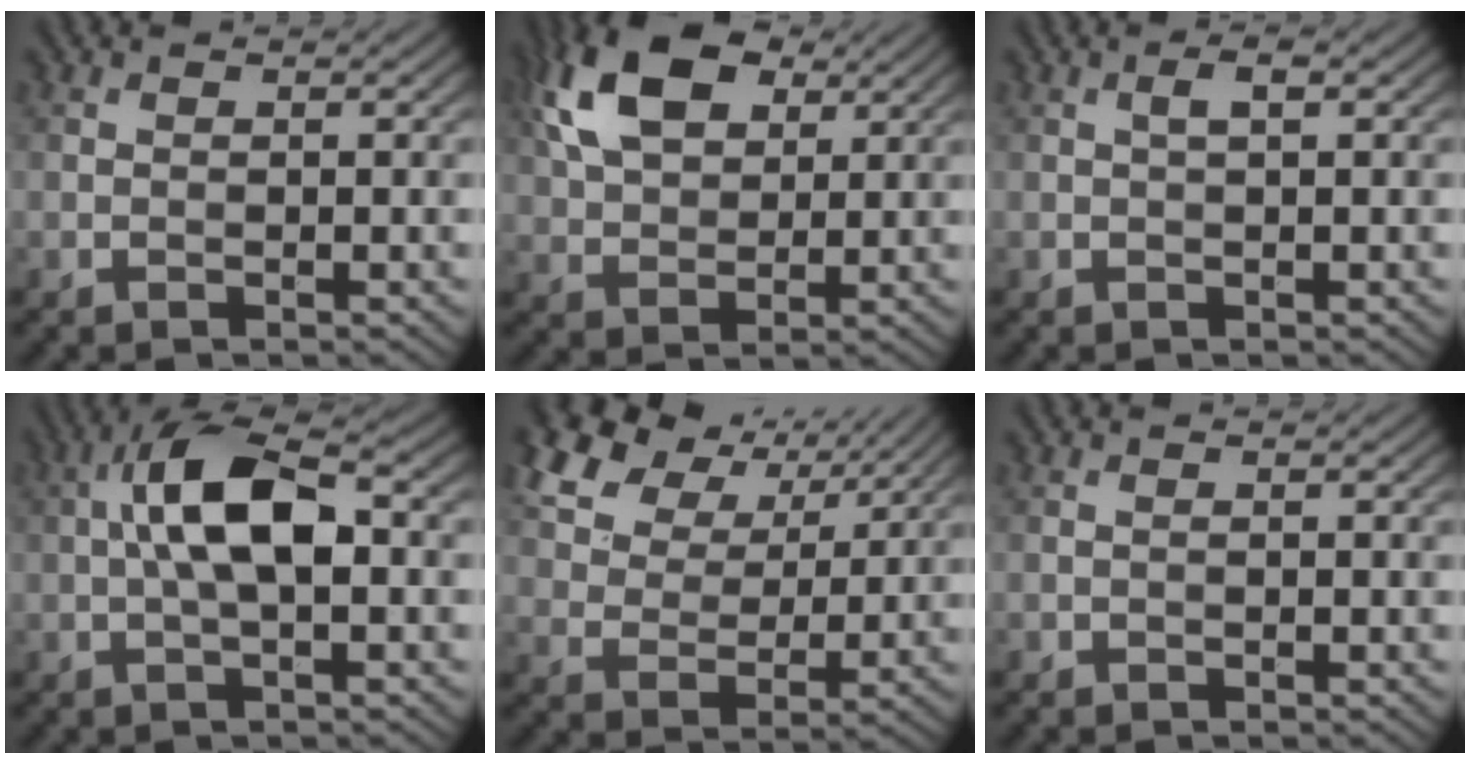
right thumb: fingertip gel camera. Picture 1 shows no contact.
{"total": 11.9, "force": [5.2, 7.0, 8.1], "torque": [-0.194, 0.029, 0.098]}
{"total": 1.5, "force": [0.4, 0.4, 1.4], "torque": [-0.027, 0.004, 0.005]}
{"total": 8.5, "force": [0.4, 3.3, 7.9], "torque": [-0.155, 0.024, -0.002]}
{"total": 11.2, "force": [6.6, 6.8, 6.0], "torque": [-0.171, 0.014, 0.126]}
{"total": 0.0}